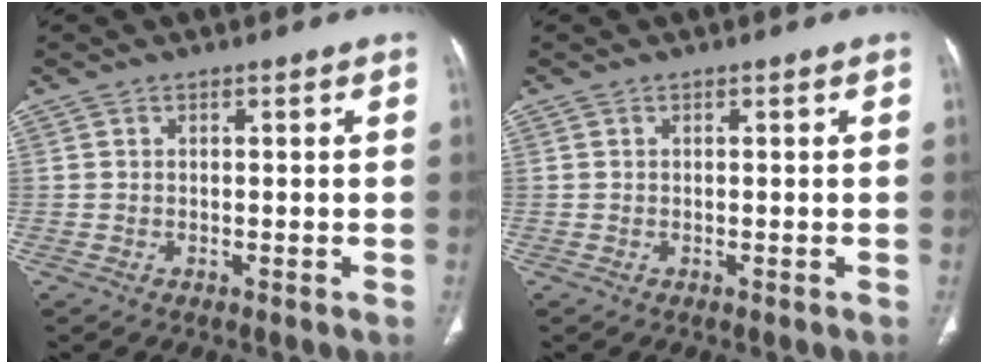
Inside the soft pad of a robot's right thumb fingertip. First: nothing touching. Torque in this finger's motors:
{"motor_torque": [0.12, -0.05, 0.39, -0.24, 0.00]}